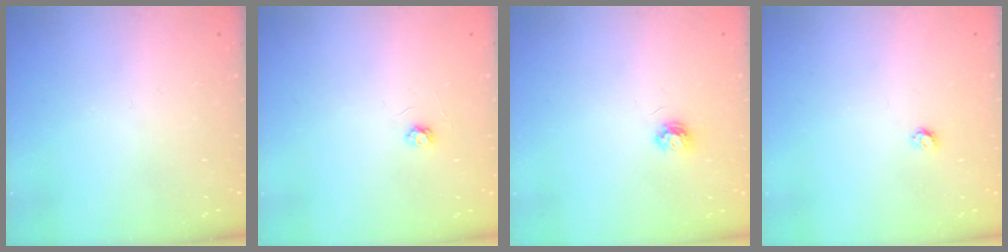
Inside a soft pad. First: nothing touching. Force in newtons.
{"total": 2.6, "press": 2.6, "slide": 0.3}
{"total": 3.9, "press": 3.8, "slide": 0.5}
{"total": 3.2, "press": 3.2, "slide": 0.3}